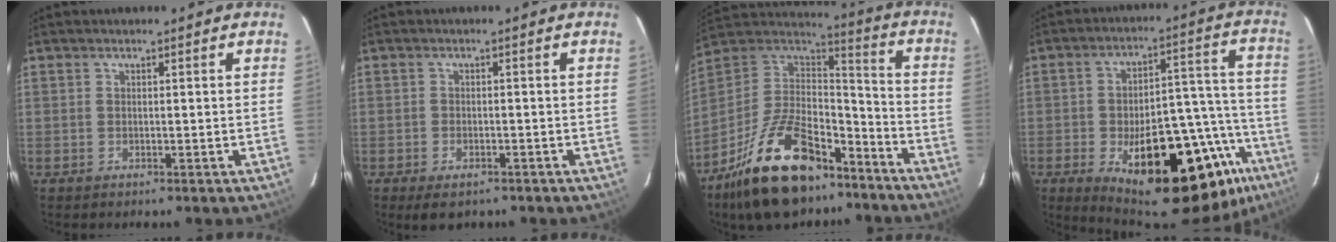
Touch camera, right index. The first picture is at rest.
{"total": 4.4, "force": [-3.0, 2.2, 2.3], "torque": [-0.054, -0.012, -0.044]}
{"total": 25.4, "force": [-16.6, 11.9, 15.2], "torque": [-0.303, 0.013, -0.264]}
{"total": 29.8, "force": [-16.9, 11.1, 21.8], "torque": [-0.291, 0.016, -0.224]}